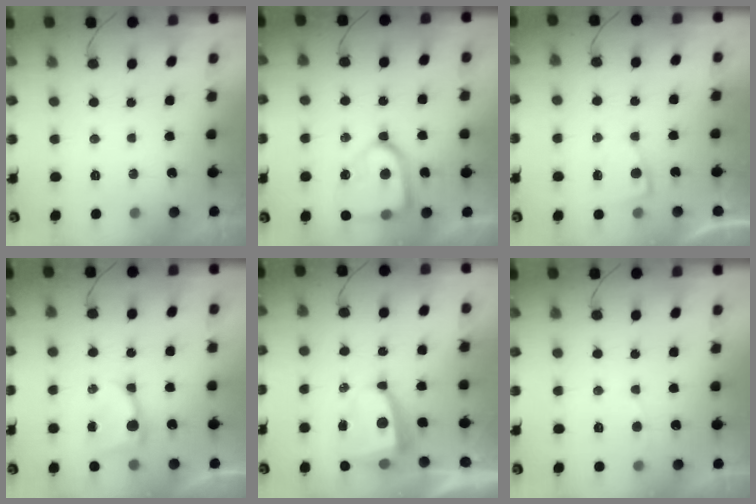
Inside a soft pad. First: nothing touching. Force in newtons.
{"total": 16.7, "press": 16.6, "slide": 1.6}
{"total": 2.0, "press": 2.0, "slide": 0.3}
{"total": 6.4, "press": 6.4, "slide": 0.7}
{"total": 5.3, "press": 5.2, "slide": 0.7}
{"total": 3.6, "press": 3.6, "slide": 0.4}